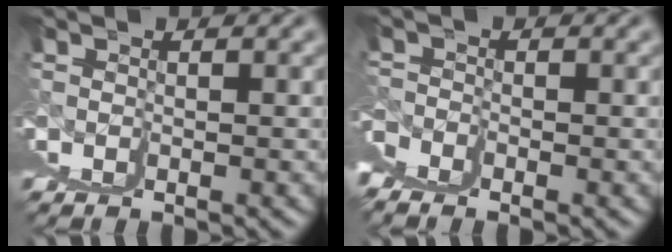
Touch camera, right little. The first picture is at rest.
{"total": 2.7, "force": [1.7, -2.1, -0.2], "torque": [0.017, 0.014, 0.030]}